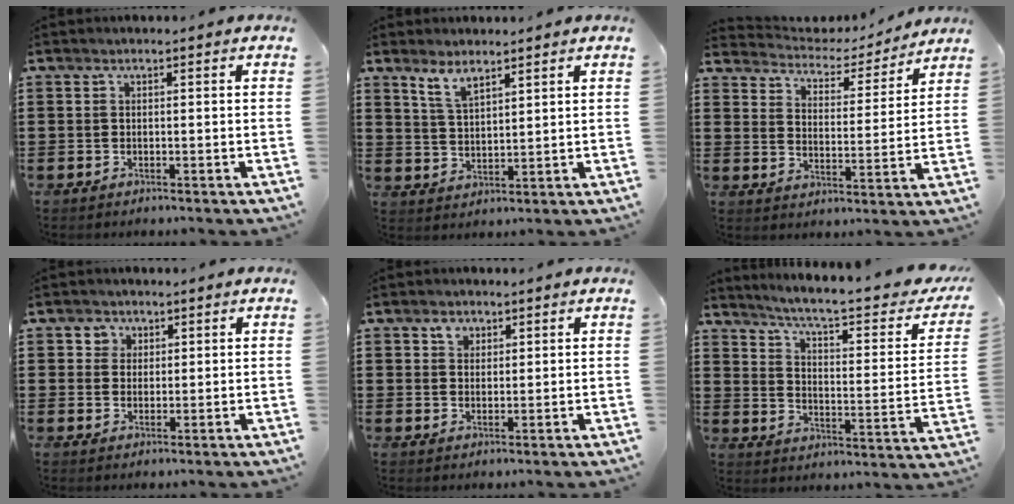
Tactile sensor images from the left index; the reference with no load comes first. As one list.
[{"total": 4.3, "force": [3.4, 1.3, 2.3], "torque": [-0.054, -0.001, 0.062]}, {"total": 4.0, "force": [3.9, 0.9, 0.3], "torque": [-0.033, -0.030, 0.061]}, {"total": 2.5, "force": [1.1, 2.2, 0.0], "torque": [-0.005, 0.007, 0.016]}, {"total": 2.2, "force": [1.4, 1.6, 0.7], "torque": [-0.011, 0.003, 0.026]}, {"total": 6.0, "force": [4.7, 0.2, 3.7], "torque": [-0.087, -0.040, 0.070]}]